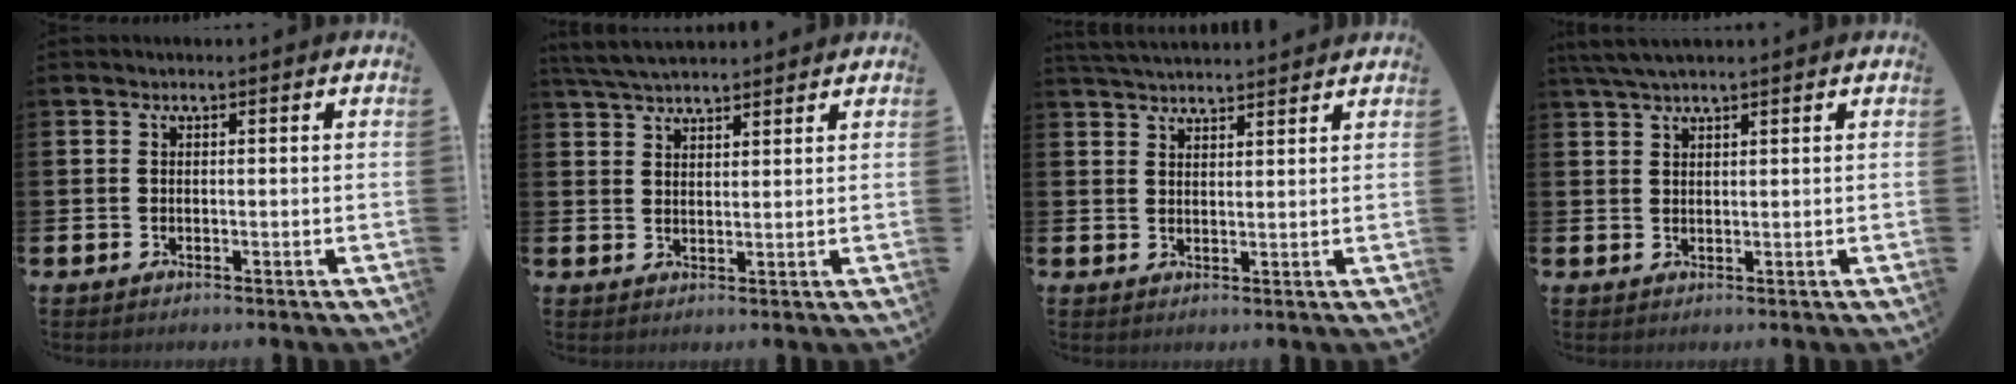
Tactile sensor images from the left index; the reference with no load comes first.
{"total": 4.7, "force": [4.4, 0.9, 1.2], "torque": [-0.029, -0.013, 0.082]}
{"total": 3.4, "force": [3.4, 0.0, 0.3], "torque": [-0.008, -0.019, 0.062]}
{"total": 3.2, "force": [2.7, 0.5, 1.6], "torque": [-0.040, 0.000, 0.052]}